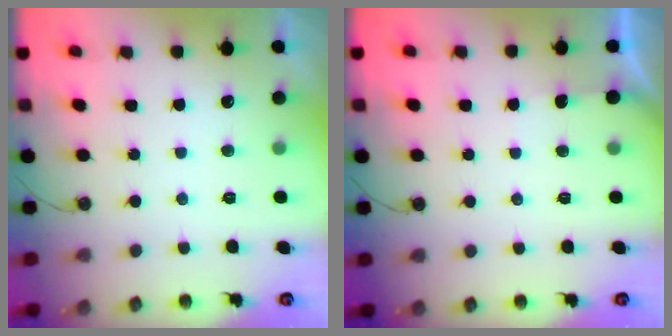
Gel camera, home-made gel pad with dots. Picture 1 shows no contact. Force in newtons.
{"total": 2.5, "press": 2.5, "slide": 0.4}